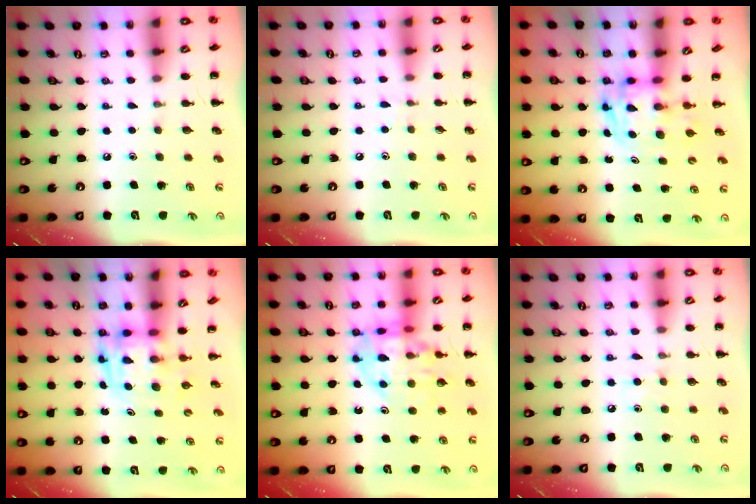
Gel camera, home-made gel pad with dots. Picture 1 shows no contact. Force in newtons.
{"total": 2.9, "press": 2.6, "slide": 1.2}
{"total": 2.9, "press": 2.9, "slide": 0.5}
{"total": 3.9, "press": 3.8, "slide": 0.7}
{"total": 14.4, "press": 14.1, "slide": 2.6}
{"total": 3.6, "press": 3.4, "slide": 1.1}